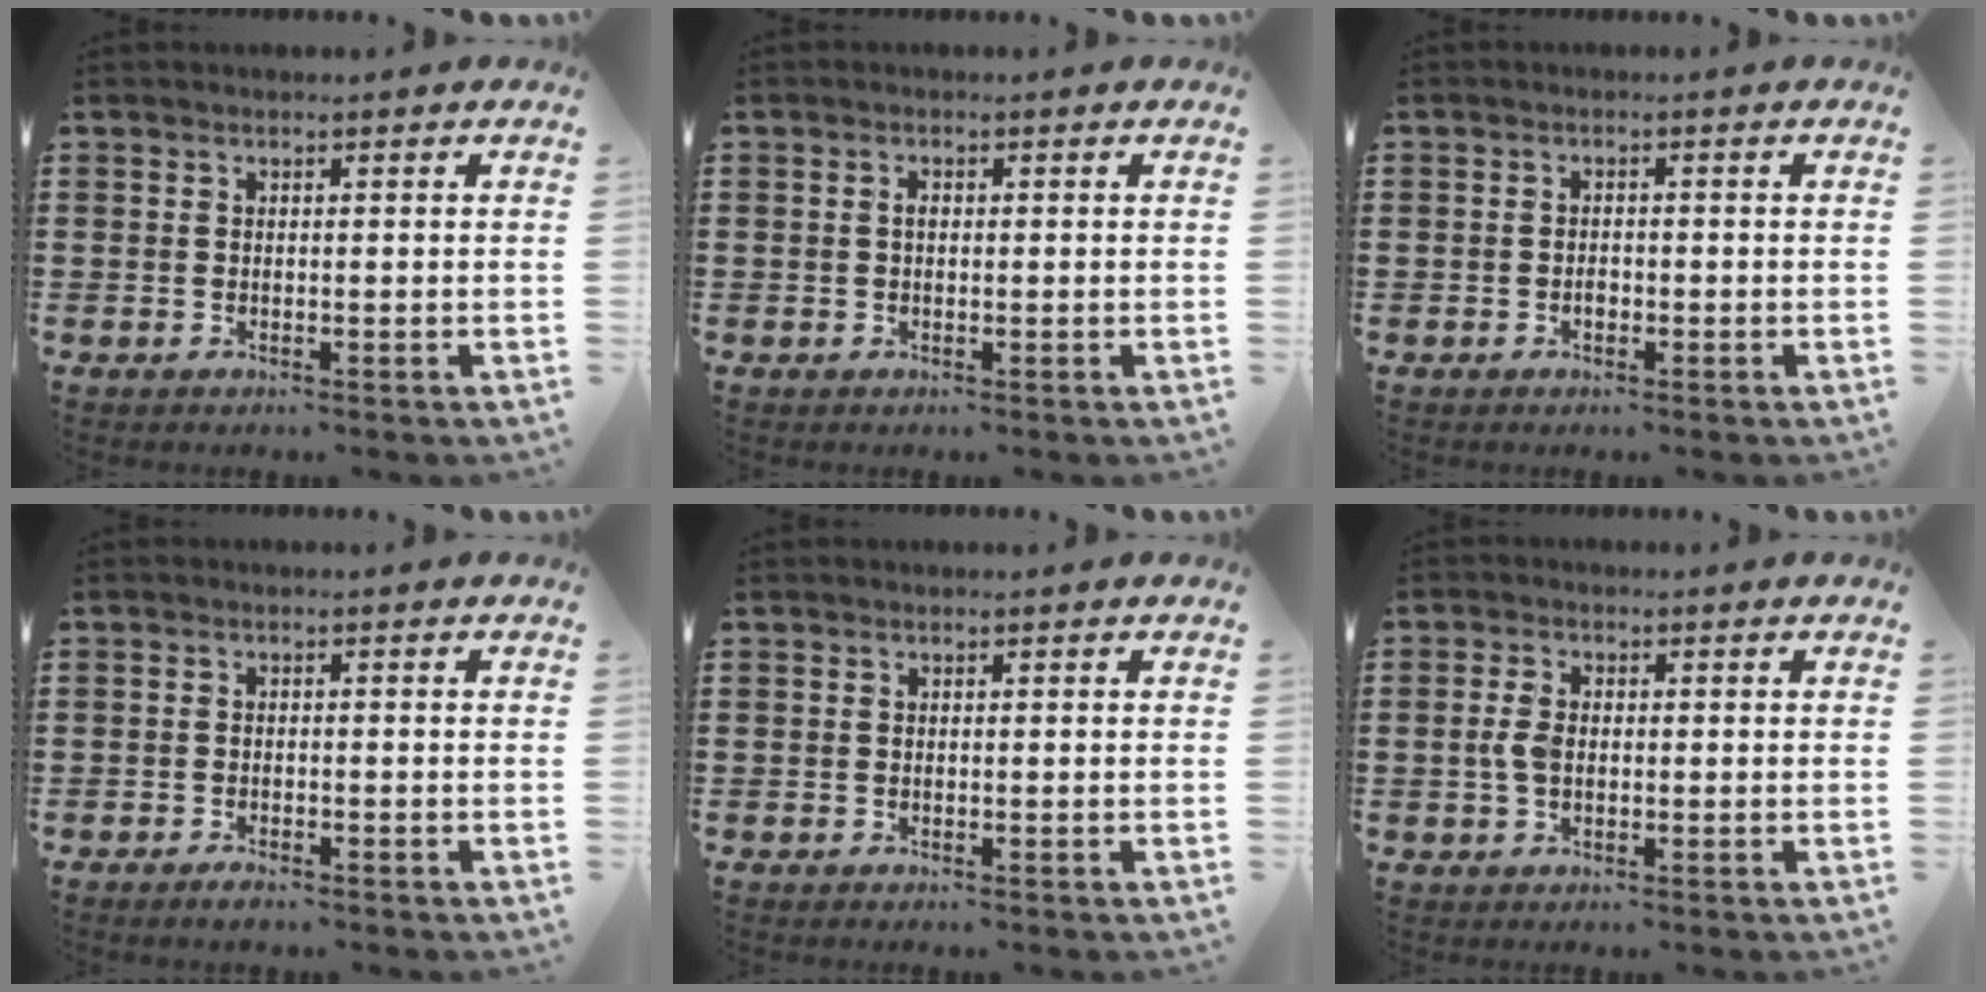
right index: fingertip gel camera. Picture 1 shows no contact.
{"total": 1.0, "force": [0.1, 0.5, 0.9], "torque": [-0.019, 0.002, 0.001]}
{"total": 1.3, "force": [-0.5, 0.9, 0.8], "torque": [-0.016, -0.002, -0.008]}
{"total": 1.4, "force": [-1.3, 0.2, 0.4], "torque": [-0.010, -0.003, -0.024]}
{"total": 0.0}
{"total": 3.3, "force": [-0.1, 2.0, 2.6], "torque": [-0.067, 0.001, -0.007]}